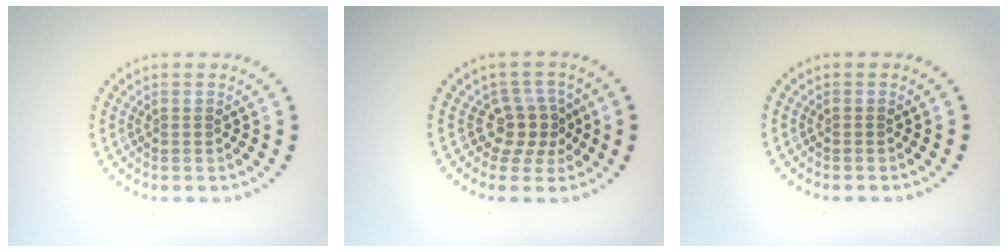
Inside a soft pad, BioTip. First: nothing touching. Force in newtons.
{"total": 2.9, "press": 2.2, "slide": 1.9}
{"total": 0.0}